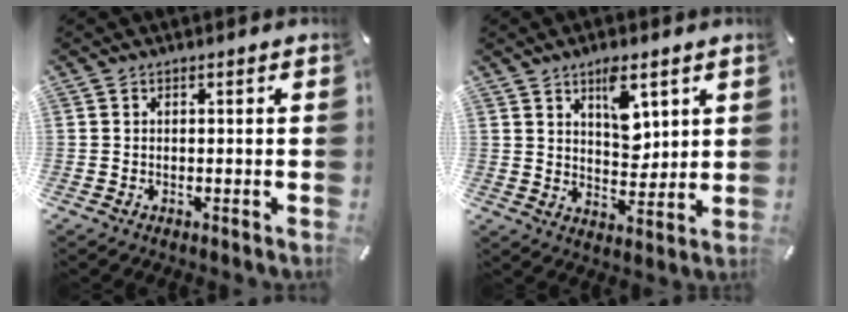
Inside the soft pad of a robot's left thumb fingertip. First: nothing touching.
{"total": 8.4, "force": [4.5, 4.8, 5.3], "torque": [-0.069, -0.022, 0.073]}